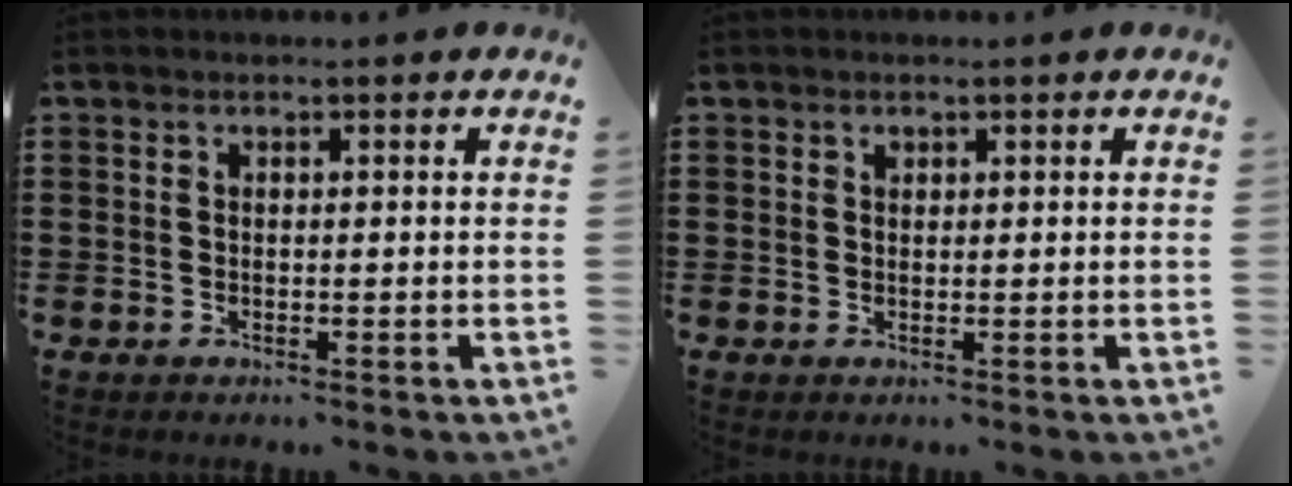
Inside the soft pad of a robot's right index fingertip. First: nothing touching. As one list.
[{"total": 0.5, "force": [0.4, 0.4, 0.1], "torque": [-0.003, 0.003, 0.007]}]